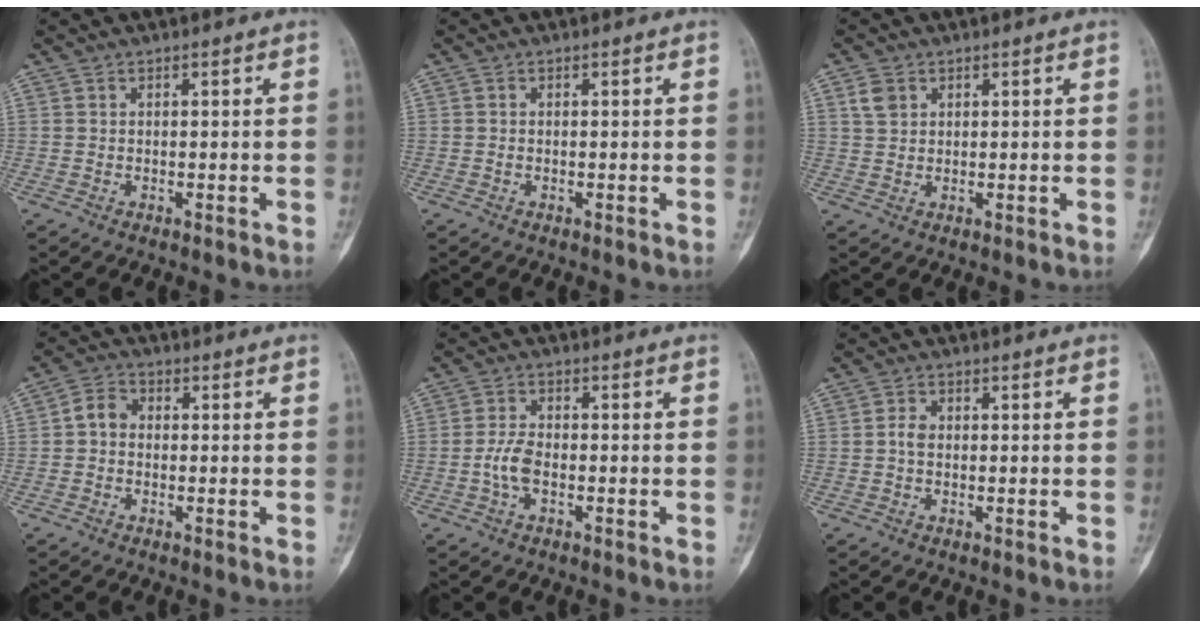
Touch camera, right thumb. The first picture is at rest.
{"total": 0.0}
{"total": 3.0, "force": [1.4, 2.2, 1.4], "torque": [-0.019, 0.002, 0.030]}
{"total": 3.9, "force": [-0.3, 3.1, 2.3], "torque": [-0.033, 0.012, -0.017]}
{"total": 4.3, "force": [-1.2, 2.2, 3.5], "torque": [-0.080, 0.014, -0.027]}
{"total": 2.0, "force": [-0.2, 1.4, 1.4], "torque": [-0.025, 0.005, -0.008]}